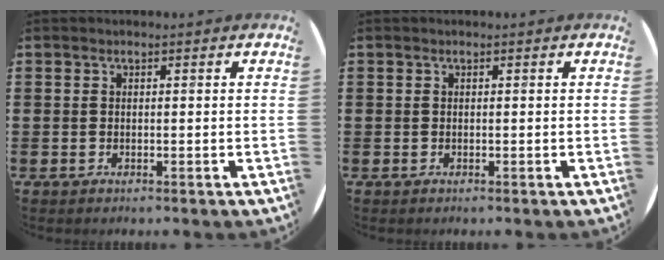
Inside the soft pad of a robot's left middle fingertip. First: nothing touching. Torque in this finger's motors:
{"motor_torque": [-0.07, 0.07, 0.00, 0.00]}